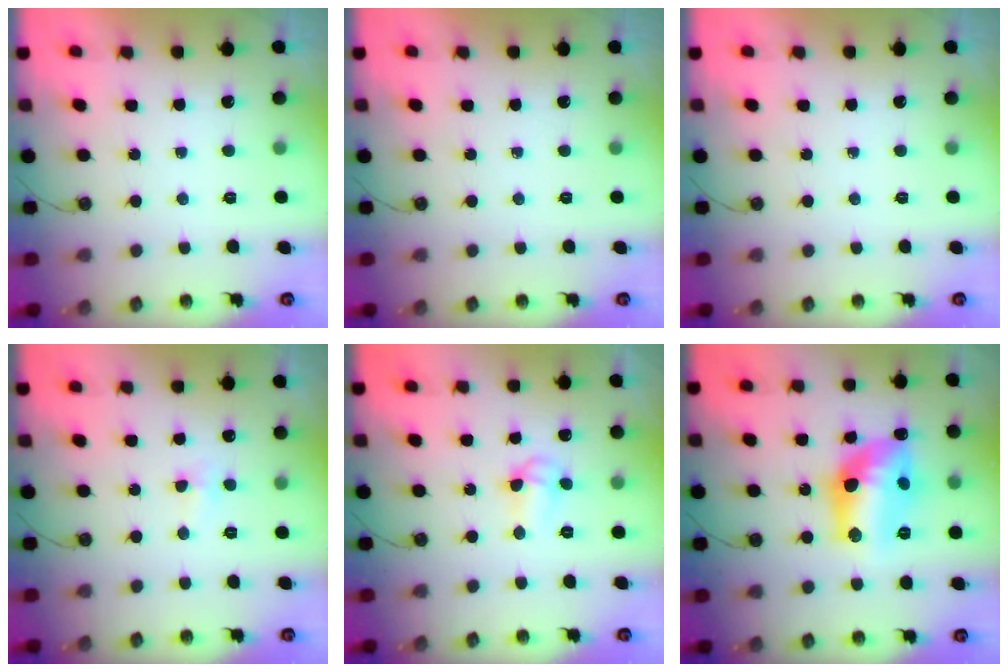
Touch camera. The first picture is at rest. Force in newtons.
{"total": 0.0}
{"total": 0.0}
{"total": 3.7, "press": 3.6, "slide": 0.6}
{"total": 6.4, "press": 5.3, "slide": 3.6}
{"total": 17.5, "press": 17.1, "slide": 3.8}